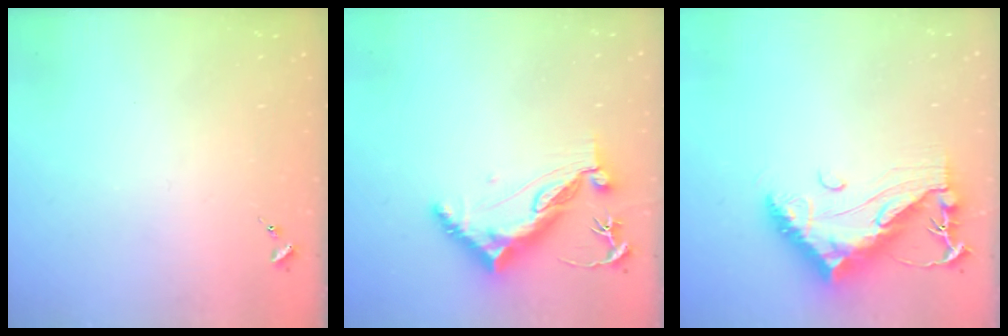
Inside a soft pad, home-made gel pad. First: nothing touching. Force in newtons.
{"total": 10.7, "press": 10.6, "slide": 1.2}
{"total": 14.4, "press": 14.3, "slide": 1.4}